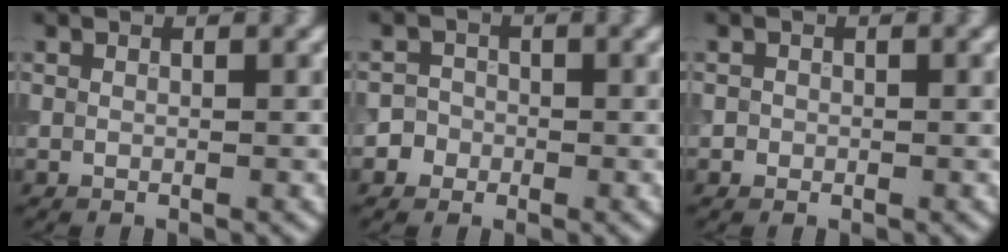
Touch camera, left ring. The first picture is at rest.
{"total": 2.2, "force": [-0.9, 2.0, 0.2], "torque": [0.024, 0.006, -0.021]}
{"total": 0.5, "force": [-0.1, 0.5, 0.0], "torque": [0.004, -0.004, -0.004]}